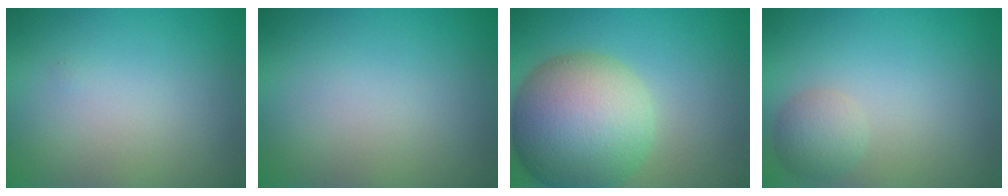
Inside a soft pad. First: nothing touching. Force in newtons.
{"total": 0.0}
{"total": 11.2, "press": 11.1, "slide": 0.4}
{"total": 2.1, "press": 2.1, "slide": 0.1}